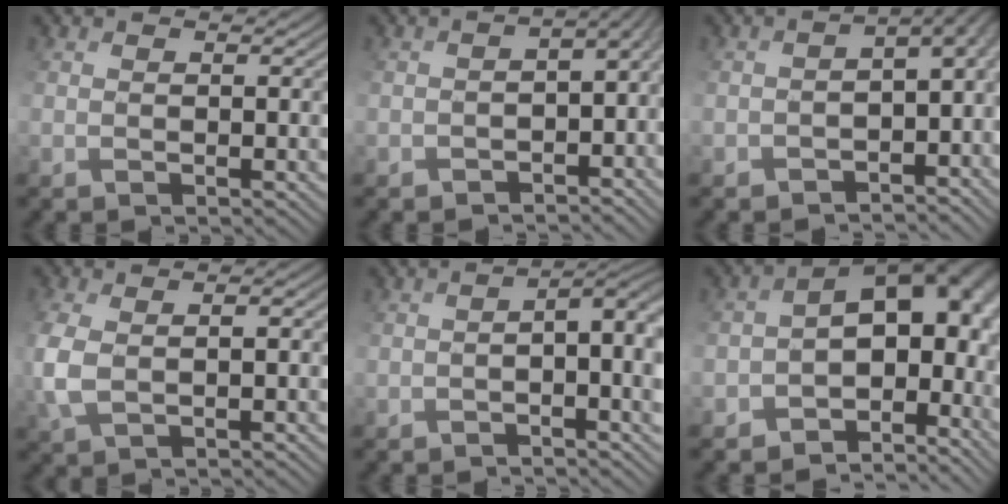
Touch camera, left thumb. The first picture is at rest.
{"total": 6.0, "force": [-2.5, 3.5, 4.2], "torque": [-0.061, -0.027, -0.031]}
{"total": 7.0, "force": [-3.1, 4.1, 4.7], "torque": [-0.070, -0.029, -0.037]}
{"total": 5.5, "force": [-0.3, 3.0, 4.6], "torque": [-0.116, -0.003, -0.001]}
{"total": 6.1, "force": [-0.3, 2.1, 5.7], "torque": [-0.085, -0.001, -0.001]}
{"total": 12.7, "force": [-2.9, 7.7, 9.6], "torque": [-0.135, -0.015, -0.027]}